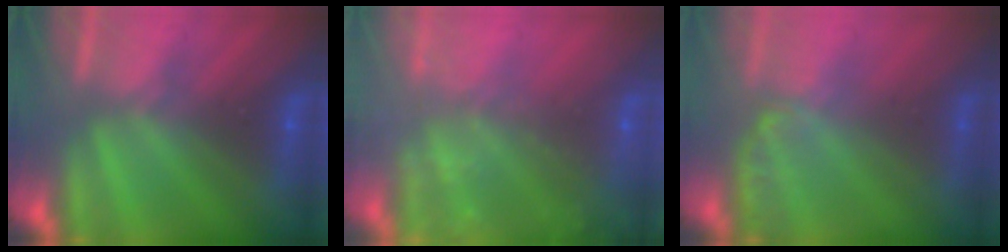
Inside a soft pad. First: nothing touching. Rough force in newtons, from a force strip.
{"total": 8.3}
{"total": 1.1}